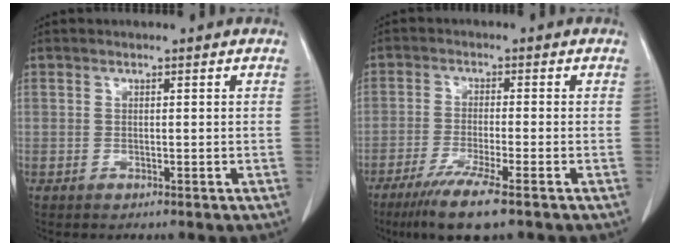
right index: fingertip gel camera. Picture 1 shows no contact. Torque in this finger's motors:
{"motor_torque": [0.75, -0.77, 0.40, 0.11]}